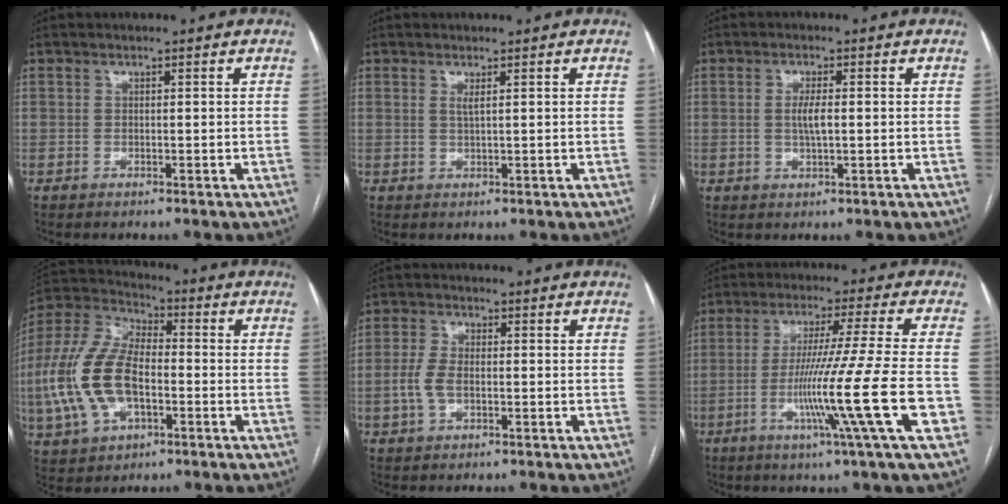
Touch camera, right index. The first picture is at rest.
{"total": 1.0, "force": [0.5, -0.1, 0.9], "torque": [-0.024, -0.005, 0.010]}
{"total": 2.8, "force": [-0.1, 0.5, 2.8], "torque": [-0.055, -0.002, 0.000]}
{"total": 15.4, "force": [-3.2, 8.0, 12.8], "torque": [-0.304, 0.014, -0.058]}
{"total": 4.0, "force": [-1.0, 1.9, 3.3], "torque": [-0.087, 0.006, -0.022]}
{"total": 14.6, "force": [-4.8, -2.8, 13.5], "torque": [-0.244, -0.025, -0.088]}